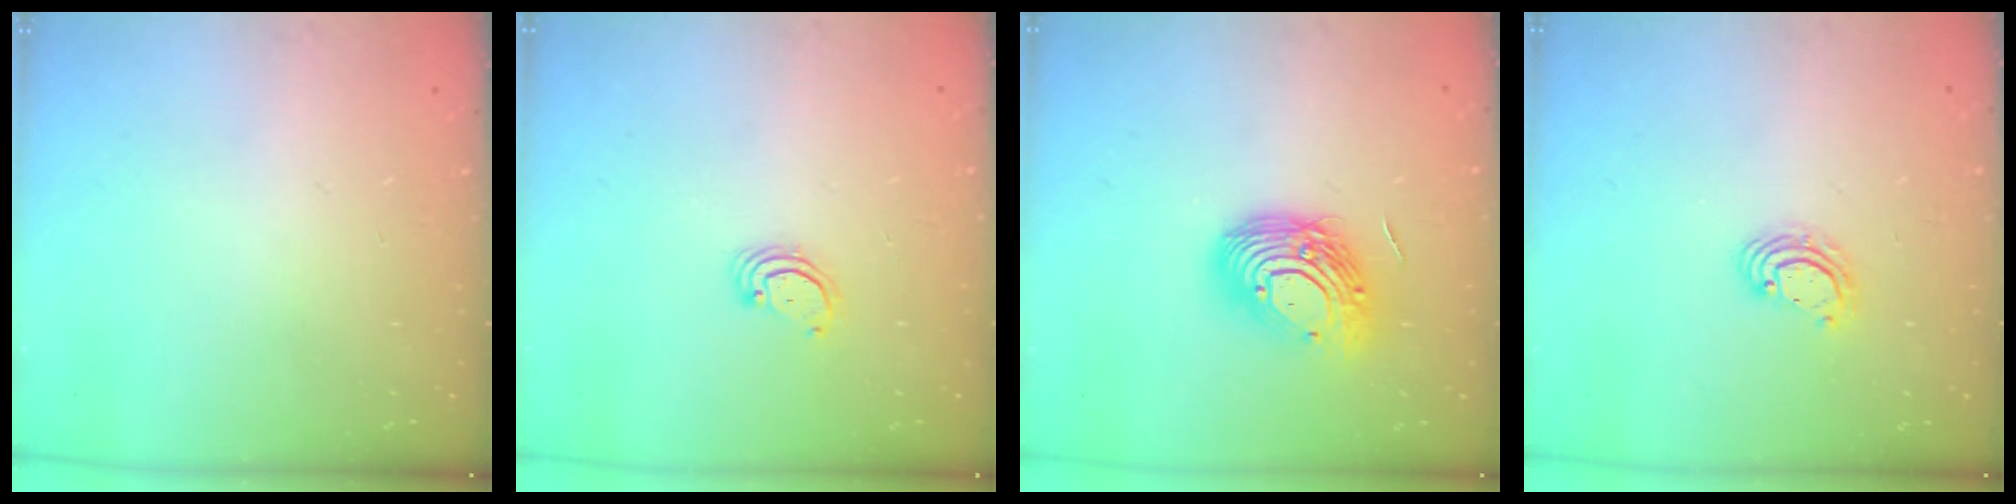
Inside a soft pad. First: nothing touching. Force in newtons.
{"total": 2.3, "press": 2.3, "slide": 0.2}
{"total": 15.2, "press": 15.1, "slide": 1.4}
{"total": 4.3, "press": 4.3, "slide": 0.2}